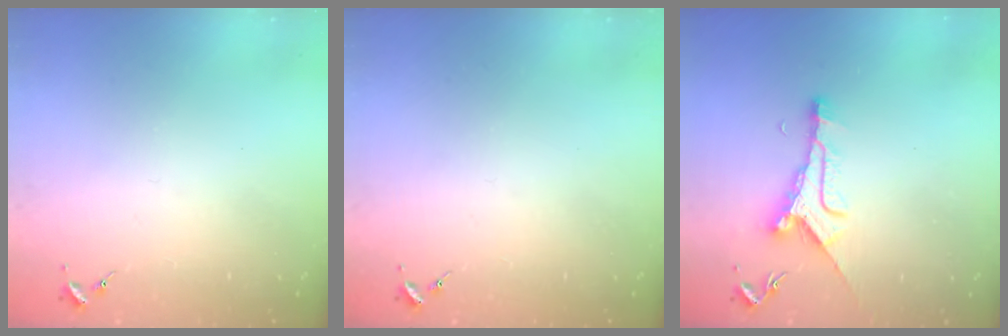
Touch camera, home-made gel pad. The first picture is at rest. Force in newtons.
{"total": 0.0}
{"total": 9.6, "press": 9.6, "slide": 0.4}